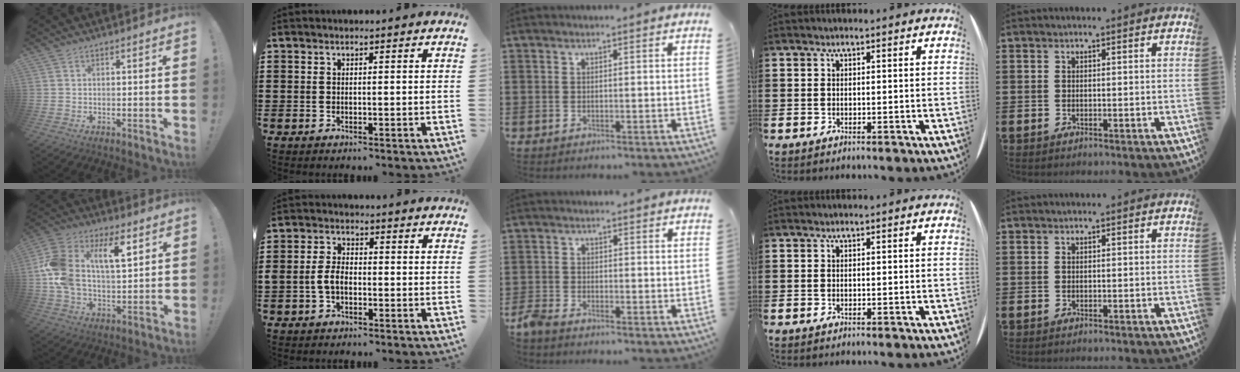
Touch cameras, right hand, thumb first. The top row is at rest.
{"thumb": {"total": 16.5, "force": [5.6, 9.6, 12.1], "torque": [-0.231, -0.015, 0.094]}, "index": {"total": 3.9, "force": [-1.2, 2.3, 2.9], "torque": [-0.075, -0.002, -0.029]}, "middle": {"total": 2.2, "force": [-2.0, 0.3, 0.8], "torque": [-0.038, -0.005, -0.047]}}